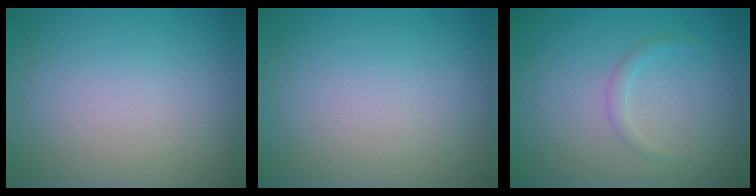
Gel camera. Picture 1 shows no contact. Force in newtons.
{"total": 0.0}
{"total": 0.9, "press": 0.9, "slide": 0.0}